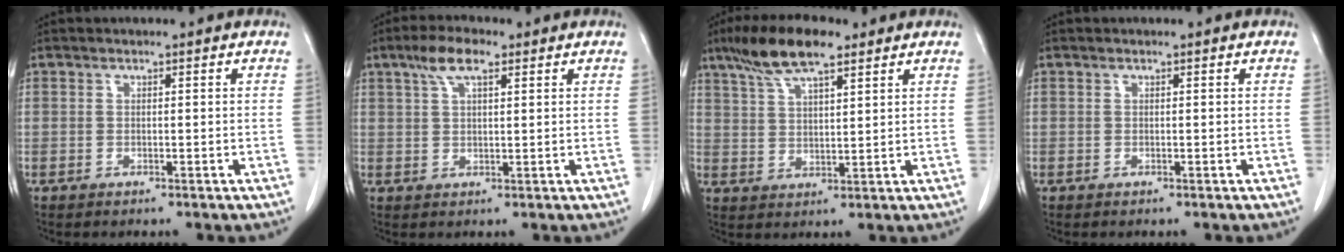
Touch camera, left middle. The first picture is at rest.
{"total": 5.2, "force": [3.1, 1.5, 3.9], "torque": [-0.084, 0.014, 0.058]}
{"total": 9.8, "force": [6.9, 2.2, 6.6], "torque": [-0.129, 0.016, 0.125]}
{"total": 0.0}